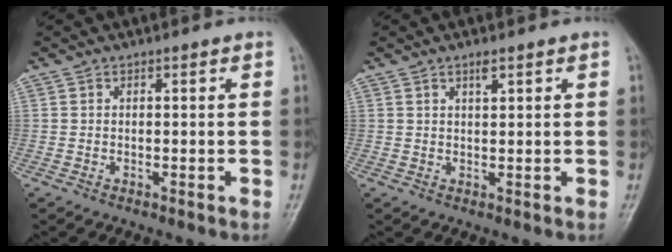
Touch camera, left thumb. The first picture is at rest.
{"total": 2.0, "force": [1.2, 0.6, 1.4], "torque": [-0.023, -0.004, 0.021]}